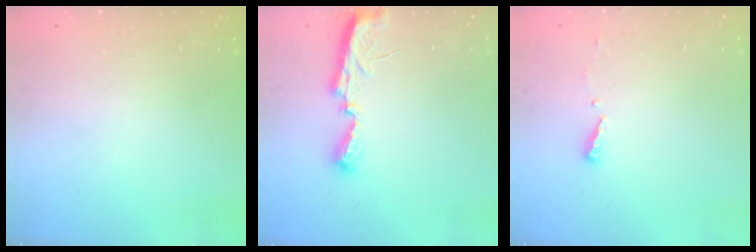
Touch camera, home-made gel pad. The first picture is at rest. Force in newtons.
{"total": 7.0, "press": 7.0, "slide": 0.6}
{"total": 3.9, "press": 3.9, "slide": 0.4}